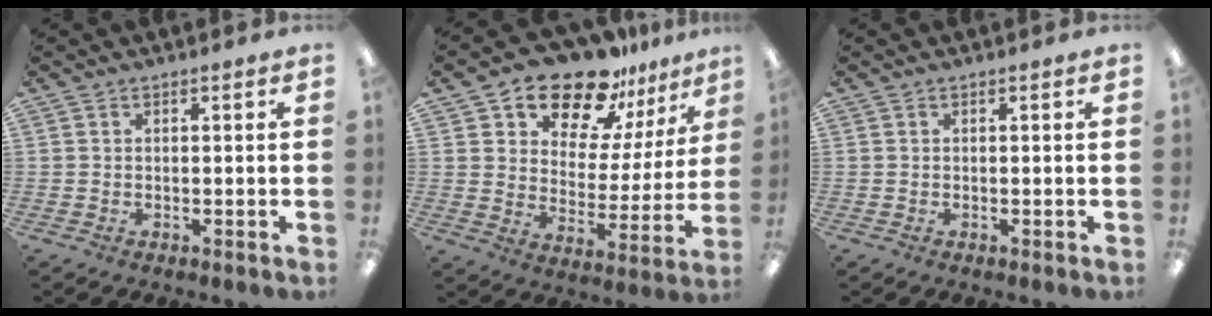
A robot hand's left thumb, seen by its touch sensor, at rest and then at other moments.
{"total": 17.2, "force": [14.3, 7.6, 5.7], "torque": [-0.100, -0.113, 0.253]}
{"total": 0.0}